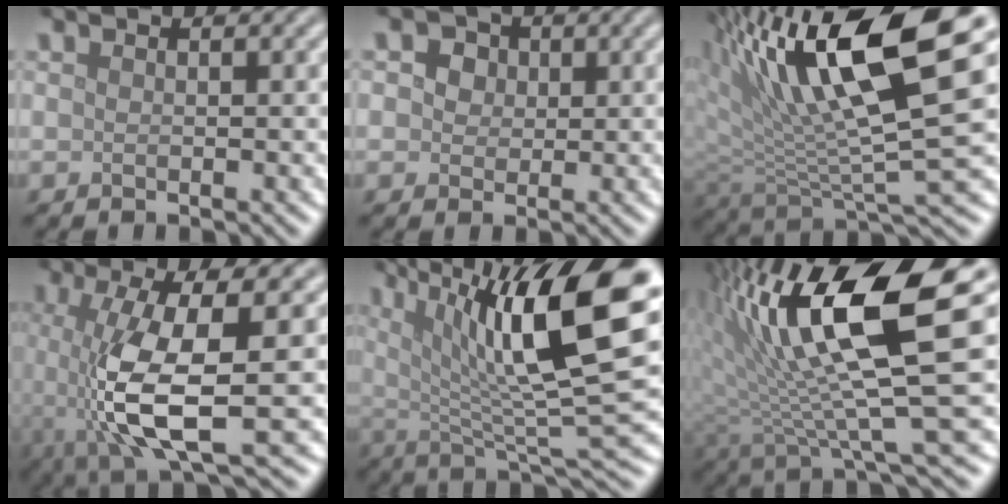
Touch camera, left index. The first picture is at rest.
{"total": 4.6, "force": [2.0, 3.4, 2.2], "torque": [-0.030, 0.017, 0.006]}
{"total": 13.0, "force": [5.8, 3.4, 11.1], "torque": [-0.199, 0.004, 0.108]}
{"total": 9.3, "force": [-1.1, 2.6, 8.9], "torque": [-0.169, -0.007, -0.020]}
{"total": 14.5, "force": [4.9, 3.9, 13.1], "torque": [-0.202, 0.011, 0.080]}
{"total": 14.1, "force": [4.2, 3.5, 13.0], "torque": [-0.231, 0.005, 0.075]}